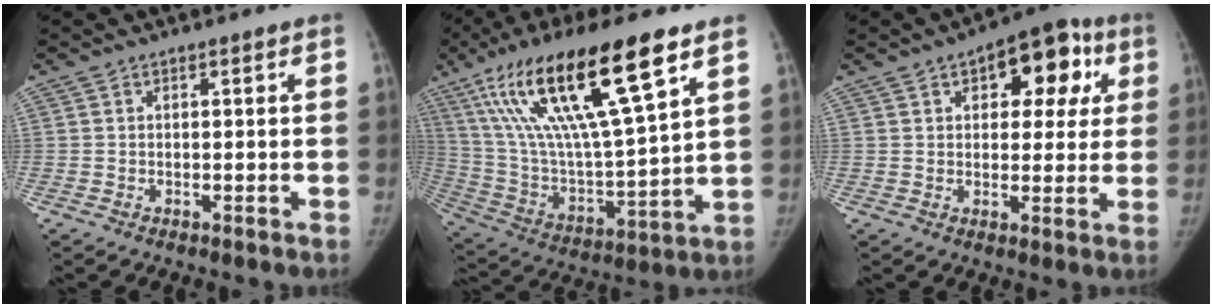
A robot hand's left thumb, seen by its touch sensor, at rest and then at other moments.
{"total": 28.4, "force": [13.7, 6.3, 24.1], "torque": [-0.471, -0.019, 0.252]}
{"total": 13.3, "force": [5.1, 7.3, 9.9], "torque": [-0.072, 0.011, 0.062]}